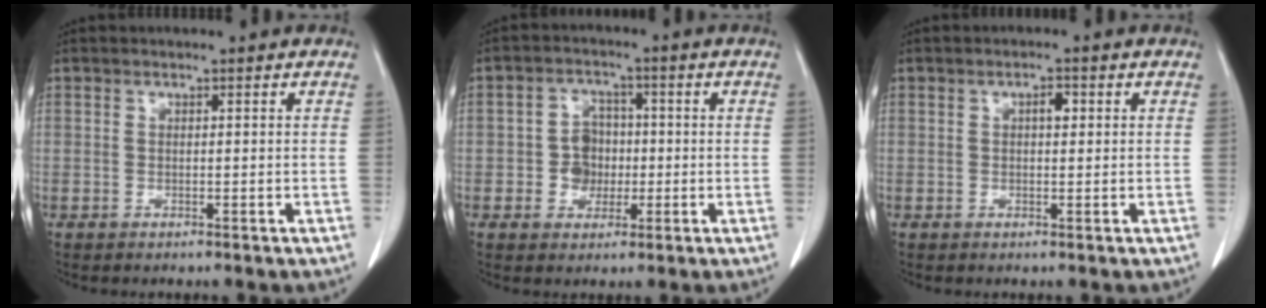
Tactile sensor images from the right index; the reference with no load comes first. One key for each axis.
{"total": 4.6, "fx": -0.6, "fy": 4.2, "fz": 1.9, "tx": -0.030, "ty": 0.015, "tz": -0.004}
{"total": 1.7, "fx": 0.4, "fy": 0.7, "fz": 1.4, "tx": -0.023, "ty": 0.003, "tz": 0.006}